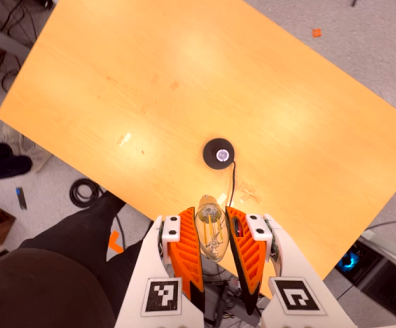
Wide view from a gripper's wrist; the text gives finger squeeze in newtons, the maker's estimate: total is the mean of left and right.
{"total": 13.1, "left": 13.5, "right": 12.7}